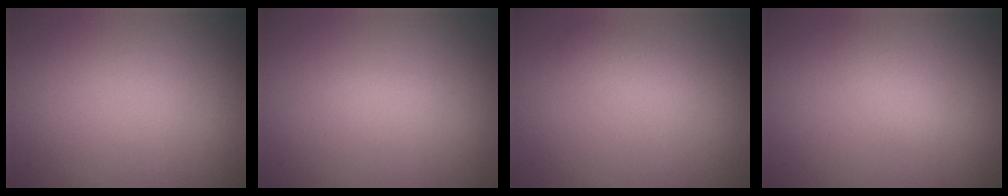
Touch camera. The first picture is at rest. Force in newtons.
{"total": 0.6, "press": 0.6, "slide": 0.1}
{"total": 1.7, "press": 1.7, "slide": 0.0}
{"total": 1.3, "press": 1.3, "slide": 0.1}